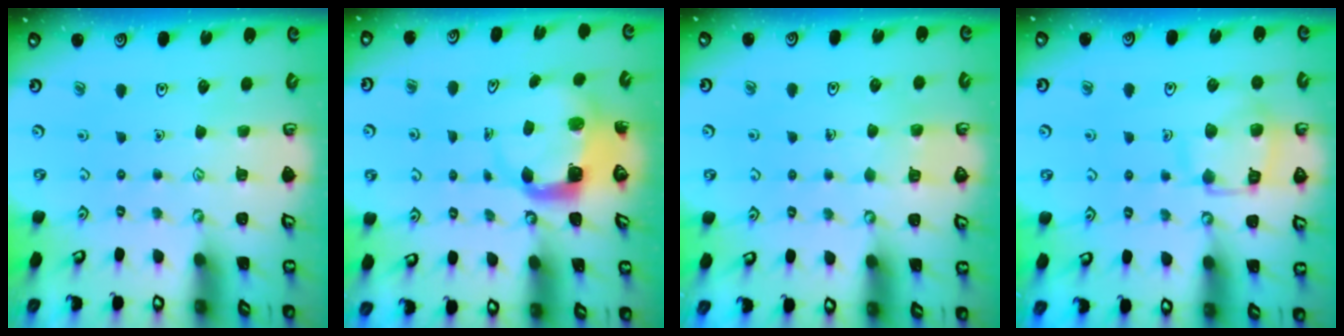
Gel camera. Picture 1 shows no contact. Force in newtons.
{"total": 5.3, "press": 5.3, "slide": 0.8}
{"total": 2.2, "press": 2.2, "slide": 0.0}
{"total": 12.4, "press": 12.4, "slide": 1.4}